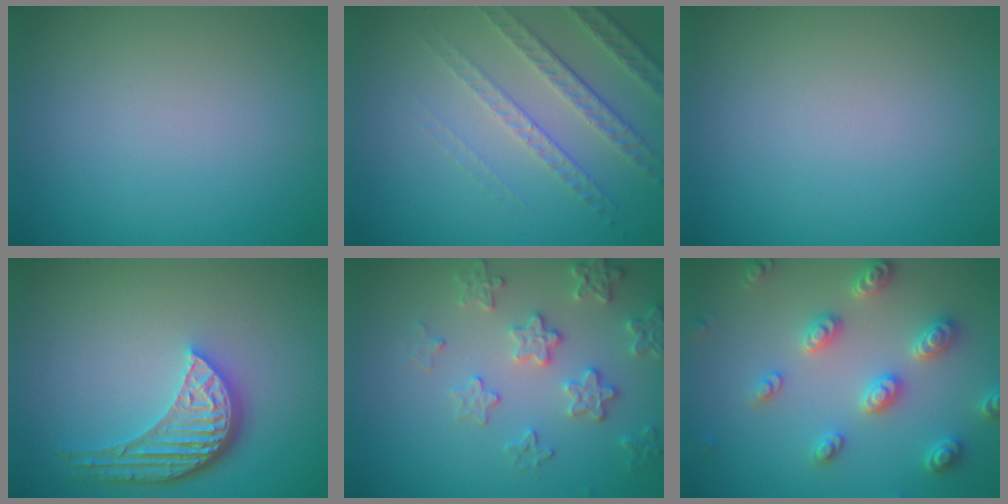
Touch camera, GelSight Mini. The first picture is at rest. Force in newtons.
{"total": 4.5, "press": 3.4, "slide": 3.0}
{"total": 0.0}
{"total": 5.4, "press": 3.9, "slide": 3.6}
{"total": 3.4, "press": 3.4, "slide": 0.2}
{"total": 4.6, "press": 4.5, "slide": 0.9}